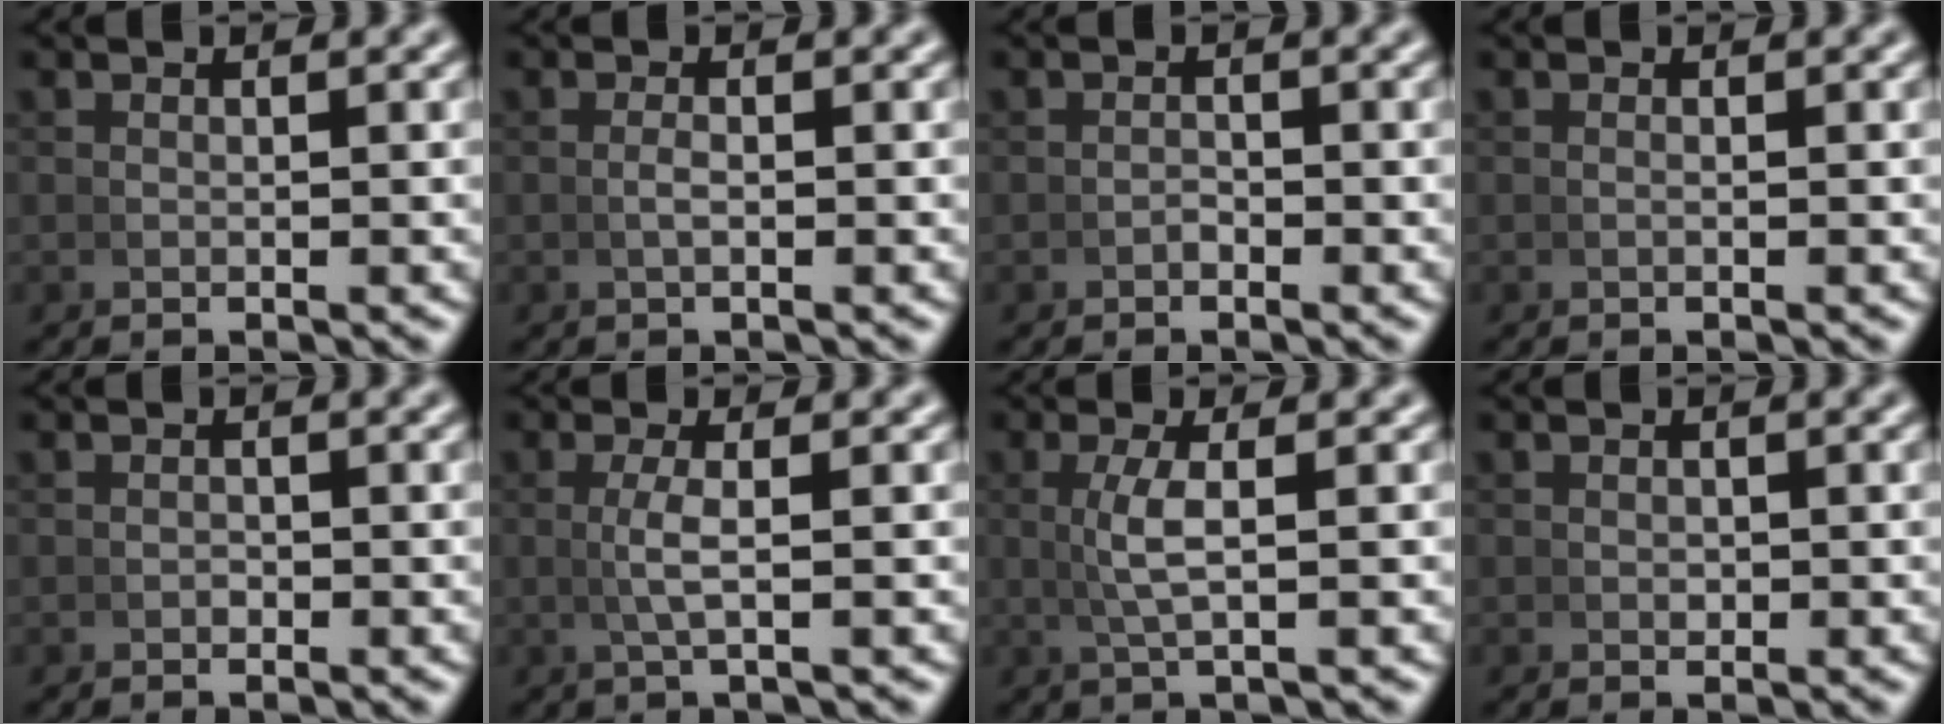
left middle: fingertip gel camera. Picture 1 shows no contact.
{"total": 0.7, "force": [-0.2, 0.1, 0.7], "torque": [-0.020, -0.003, -0.003]}
{"total": 0.6, "force": [-0.5, 0.2, 0.1], "torque": [-0.002, -0.002, -0.009]}
{"total": 0.0}
{"total": 0.0}
{"total": 1.9, "force": [0.2, -0.2, 1.8], "torque": [-0.043, 0.000, 0.006]}
{"total": 2.4, "force": [0.3, 0.0, 2.4], "torque": [-0.054, 0.001, 0.010]}
{"total": 0.7, "force": [0.0, 0.6, 0.4], "torque": [-0.010, -0.007, 0.004]}